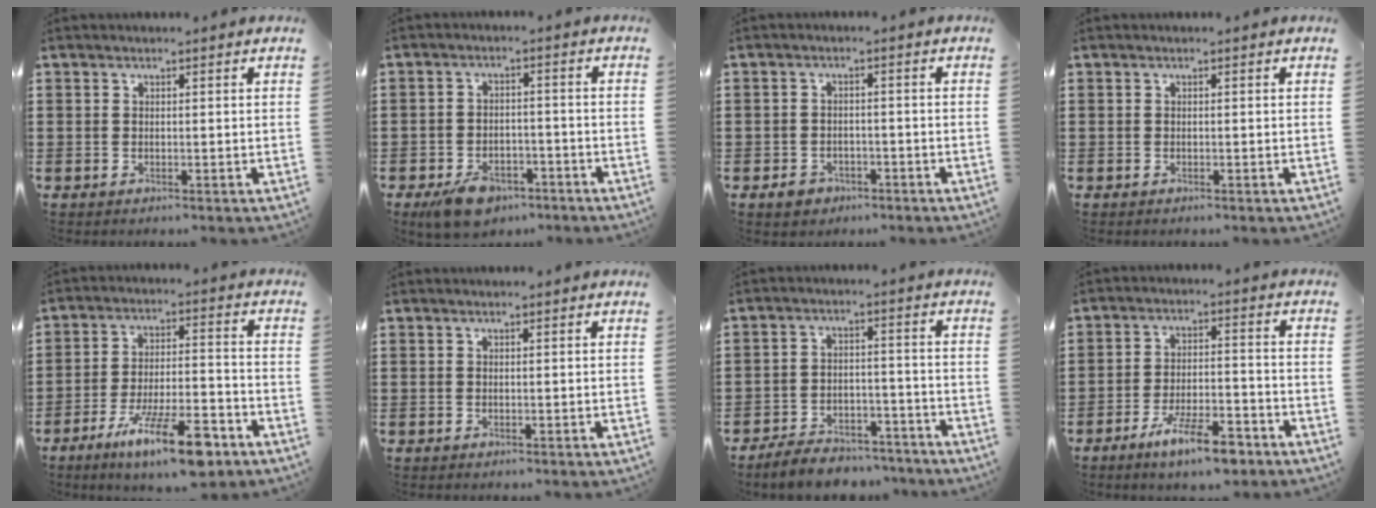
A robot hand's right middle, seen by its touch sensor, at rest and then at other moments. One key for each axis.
{"total": 5.3, "fx": -4.2, "fy": 2.3, "fz": 2.3, "tx": -0.054, "ty": 0.008, "tz": -0.081}
{"total": 2.3, "fx": -1.8, "fy": 1.4, "fz": 0.5, "tx": -0.014, "ty": 0.004, "tz": -0.040}
{"total": 0.0}
{"total": 12.4, "fx": -8.0, "fy": 2.5, "fz": 9.0, "tx": -0.167, "ty": 0.013, "tz": -0.147}
{"total": 0.0}
{"total": 5.6, "fx": -5.4, "fy": 1.1, "fz": 1.0, "tx": -0.020, "ty": 0.013, "tz": -0.107}
{"total": 8.2, "fx": -6.1, "fy": 1.8, "fz": 5.2, "tx": -0.097, "ty": 0.007, "tz": -0.113}